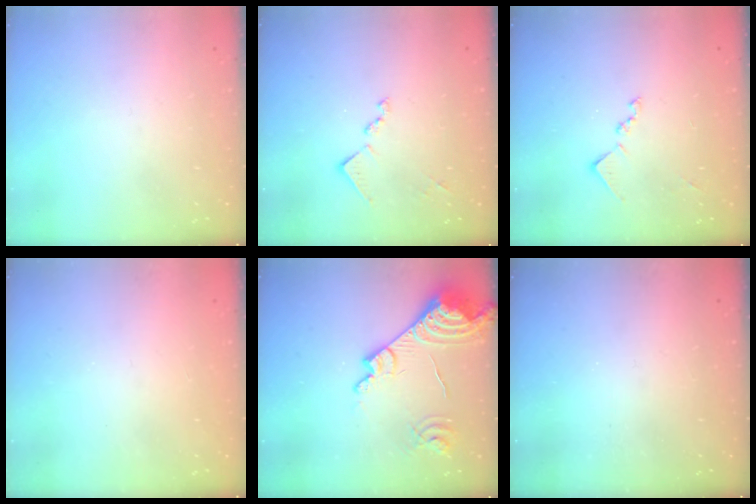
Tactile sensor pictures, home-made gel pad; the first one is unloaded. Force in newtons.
{"total": 9.7, "press": 9.7, "slide": 0.6}
{"total": 8.9, "press": 8.9, "slide": 0.6}
{"total": 0.9, "press": 0.9, "slide": 0.1}
{"total": 17.2, "press": 17.1, "slide": 1.9}
{"total": 0.8, "press": 0.8, "slide": 0.3}